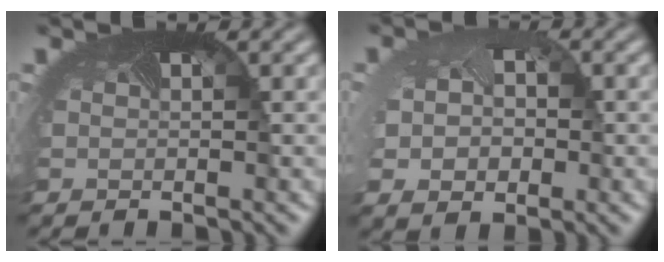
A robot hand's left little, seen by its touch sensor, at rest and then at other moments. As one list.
[{"total": 5.4, "force": [0.1, 4.0, 3.6], "torque": [-0.078, -0.011, 0.014]}]